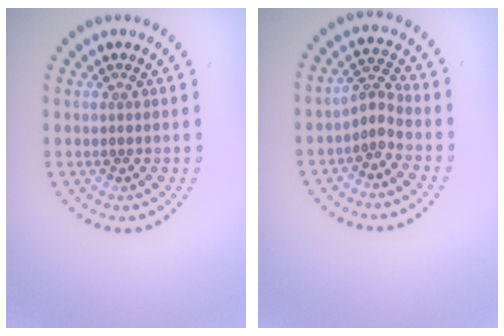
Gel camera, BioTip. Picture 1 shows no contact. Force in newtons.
{"total": 2.0, "press": 1.4, "slide": 1.3}